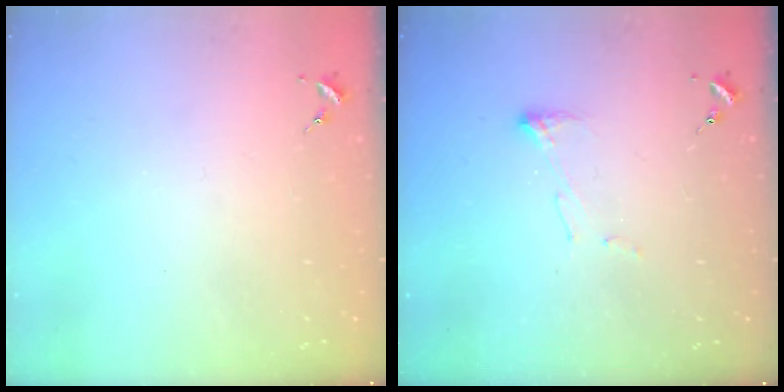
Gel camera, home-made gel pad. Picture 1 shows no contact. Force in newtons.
{"total": 5.8, "press": 5.8, "slide": 0.3}